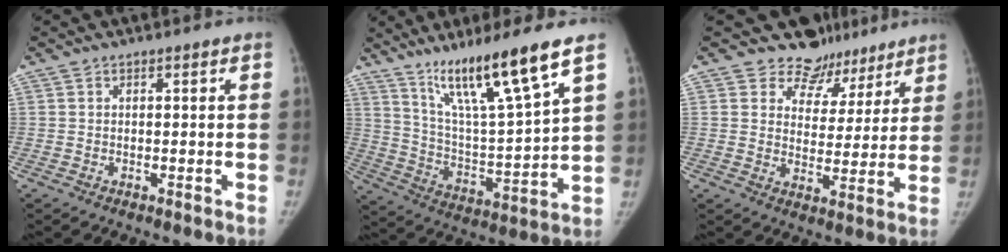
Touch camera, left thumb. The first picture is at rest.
{"total": 17.7, "force": [11.7, 0.8, 13.3], "torque": [-0.218, -0.066, 0.214]}
{"total": 10.7, "force": [8.8, 6.0, 0.6], "torque": [0.033, -0.064, 0.117]}